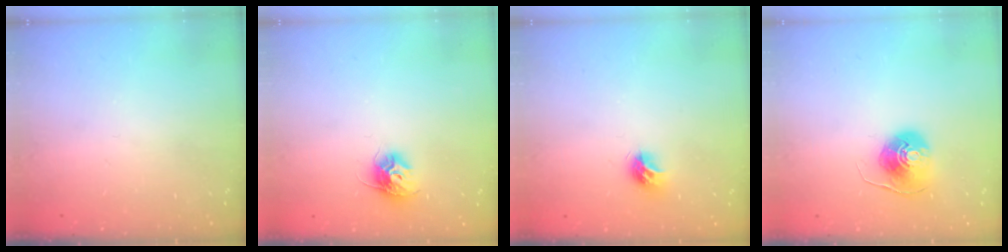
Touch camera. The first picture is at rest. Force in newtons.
{"total": 9.4, "press": 9.4, "slide": 0.2}
{"total": 7.5, "press": 7.5, "slide": 0.1}
{"total": 8.5, "press": 8.4, "slide": 0.3}